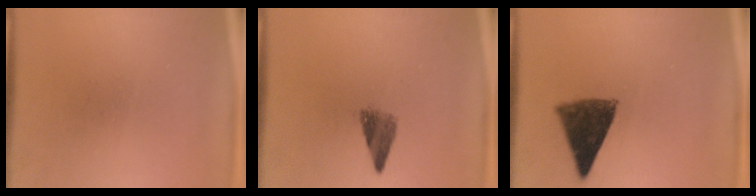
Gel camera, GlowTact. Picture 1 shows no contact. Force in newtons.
{"total": 3.5}
{"total": 9.3}